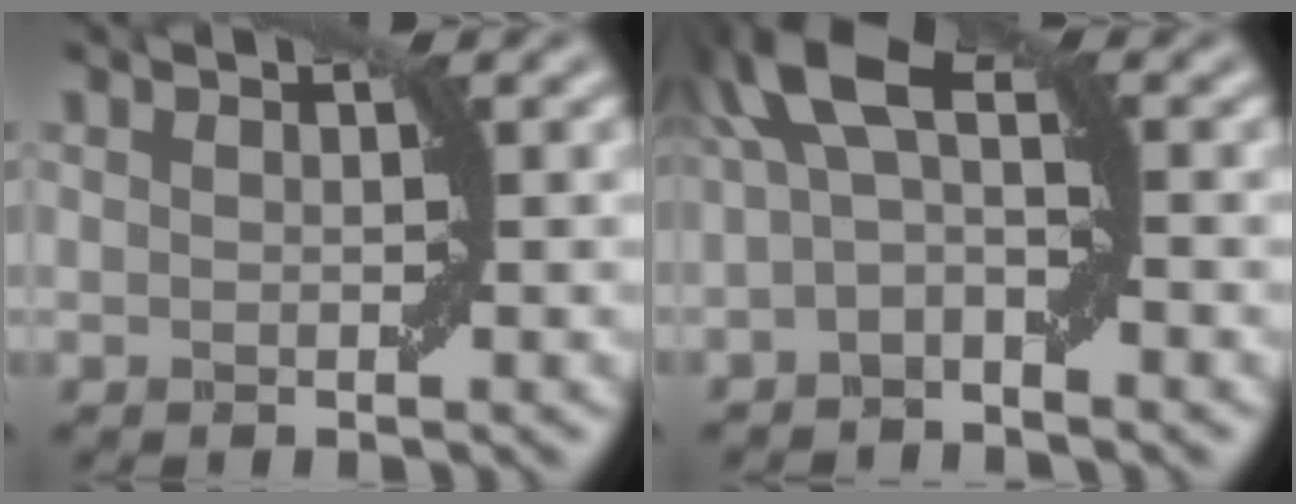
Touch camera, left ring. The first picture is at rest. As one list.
[{"total": 2.4, "force": [-0.4, 0.7, 2.3], "torque": [-0.058, 0.004, 0.000]}]